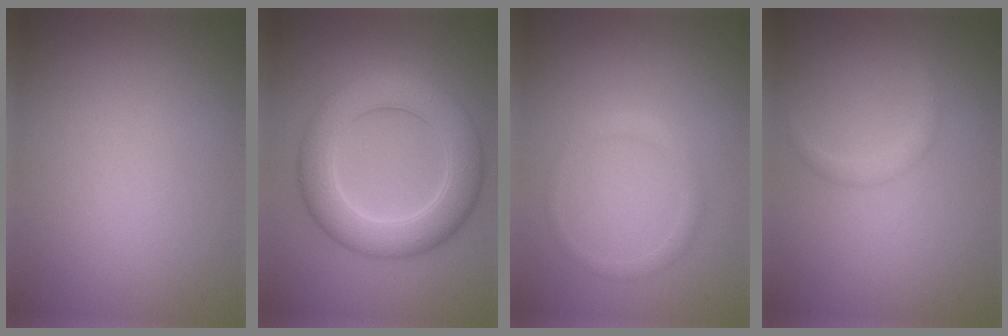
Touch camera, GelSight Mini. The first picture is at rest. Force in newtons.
{"total": 7.1, "press": 7.1, "slide": 0.3}
{"total": 1.4, "press": 1.4, "slide": 0.1}
{"total": 1.1, "press": 1.1, "slide": 0.1}